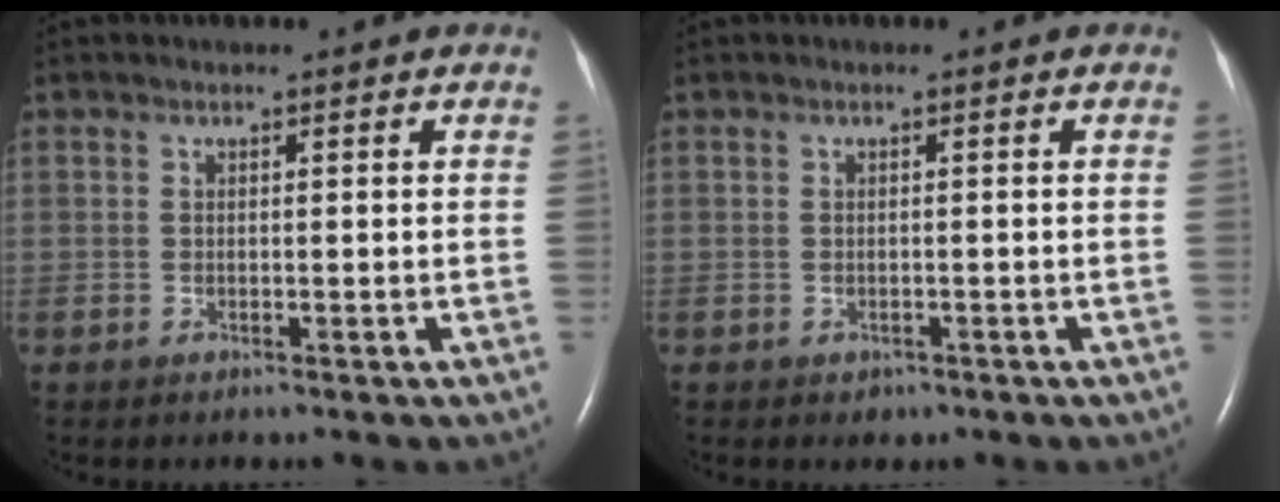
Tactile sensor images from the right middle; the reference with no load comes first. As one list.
[{"total": 0.8, "force": [-0.4, 0.7, 0.2], "torque": [-0.005, 0.001, -0.002]}]